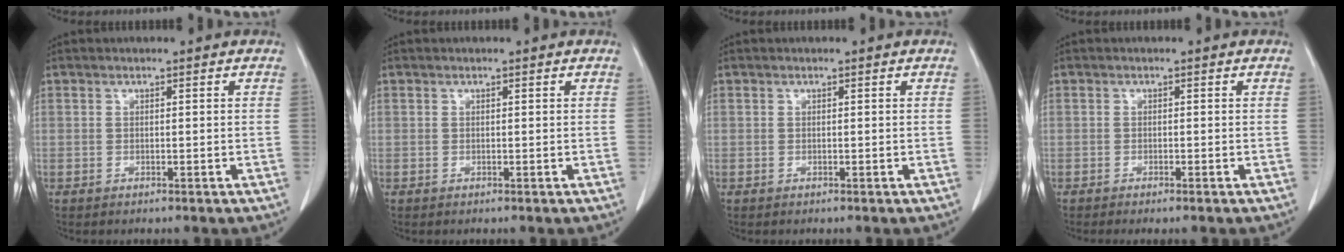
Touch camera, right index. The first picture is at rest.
{"total": 0.0}
{"total": 0.0}
{"total": 1.3, "force": [-1.0, -0.1, 0.8], "torque": [-0.014, -0.003, -0.016]}